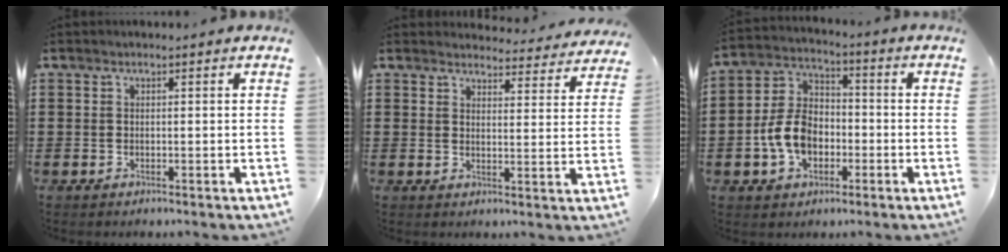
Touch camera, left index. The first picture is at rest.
{"total": 3.8, "force": [3.8, 0.4, 0.4], "torque": [-0.007, -0.028, 0.063]}
{"total": 8.9, "force": [-2.5, 6.3, 5.8], "torque": [-0.145, 0.012, -0.054]}